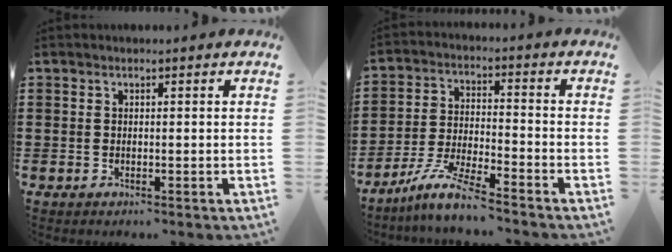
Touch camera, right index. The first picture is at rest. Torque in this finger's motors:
{"motor_torque": [1.43, 0.71, 0.43, 0.06]}